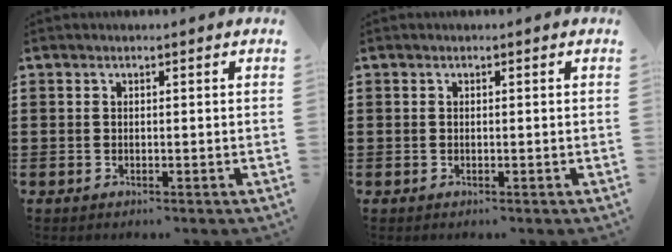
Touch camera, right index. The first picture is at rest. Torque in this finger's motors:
{"motor_torque": [-0.48, 0.75, 0.00, -0.01]}